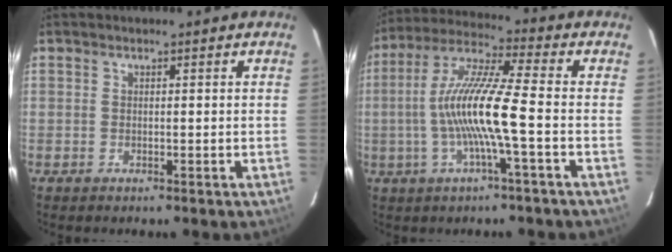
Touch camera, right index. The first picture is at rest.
{"total": 12.5, "force": [-2.4, 0.0, 12.3], "torque": [-0.242, 0.005, -0.047]}